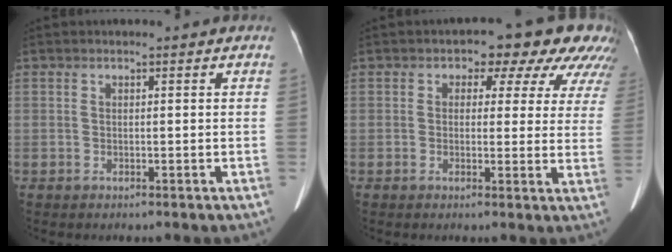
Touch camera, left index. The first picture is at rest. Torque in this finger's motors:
{"motor_torque": [1.27, -0.87, 0.22, 0.07]}